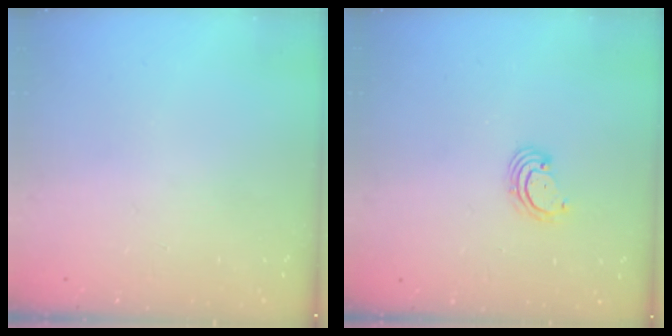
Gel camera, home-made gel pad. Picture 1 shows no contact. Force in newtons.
{"total": 2.5, "press": 2.5, "slide": 0.3}